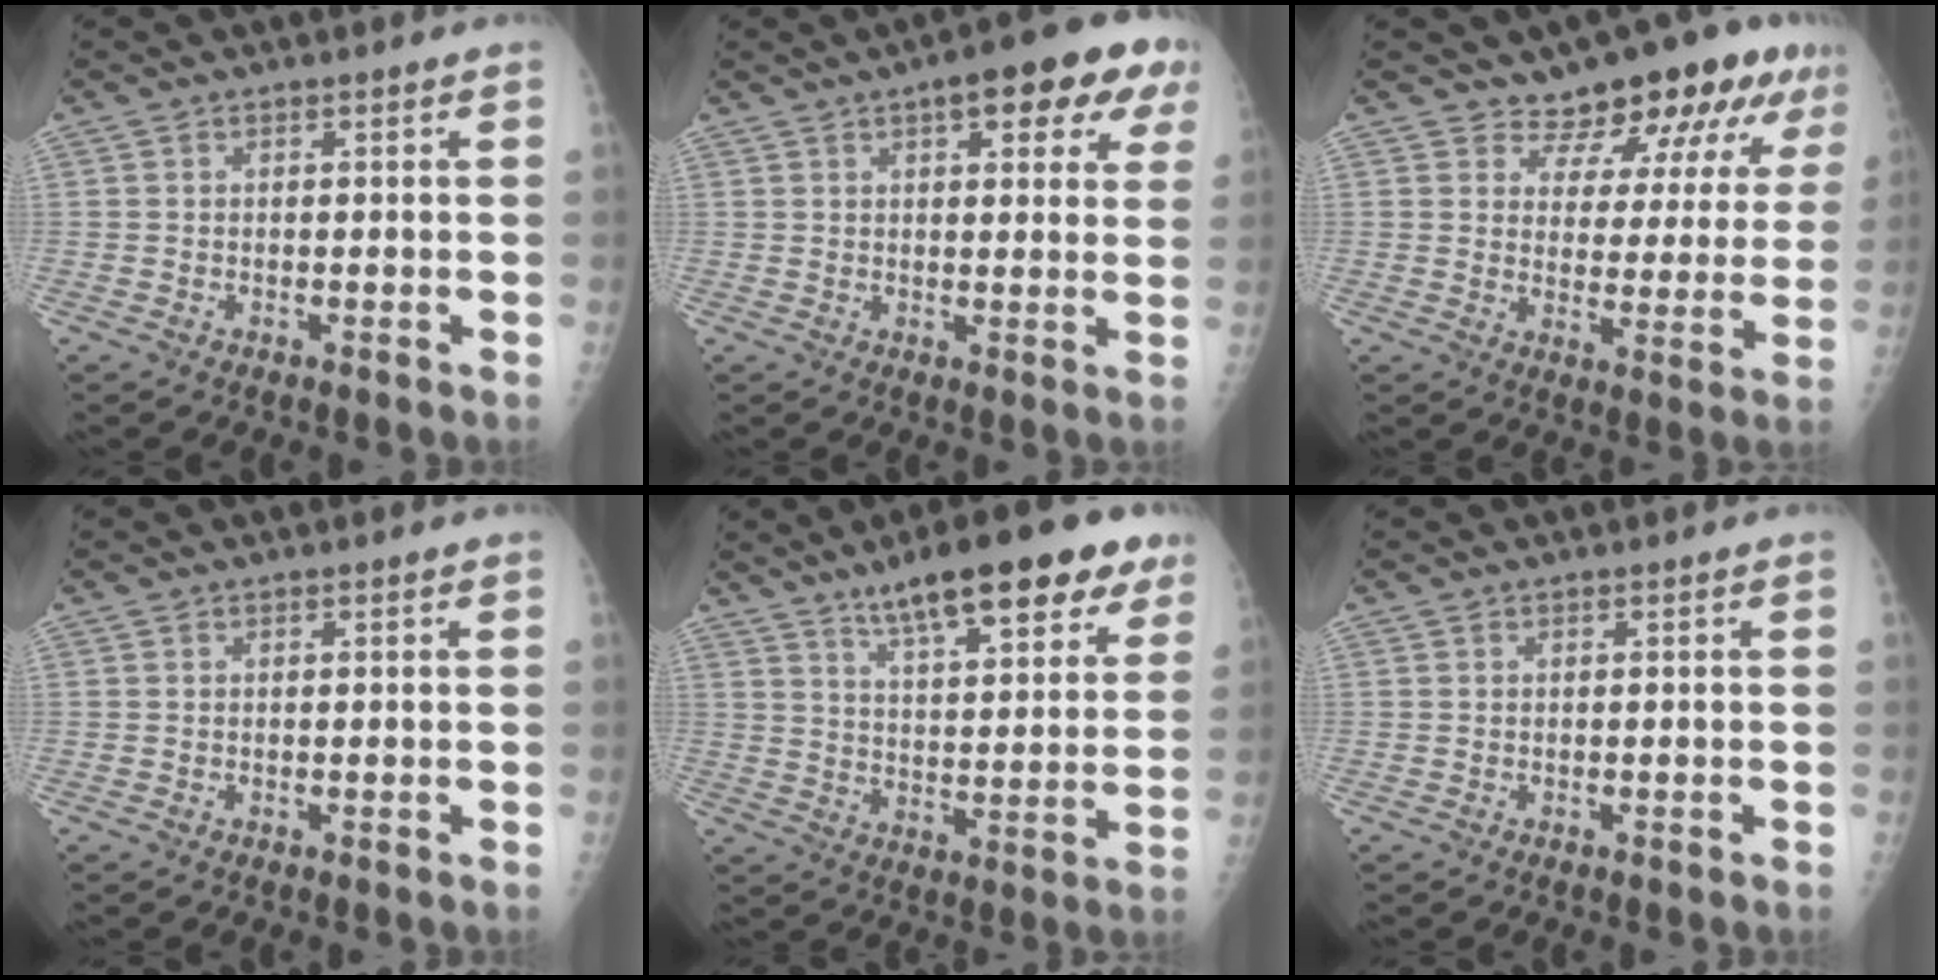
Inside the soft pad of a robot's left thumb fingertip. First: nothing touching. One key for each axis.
{"total": 12.6, "fx": 6.2, "fy": 4.8, "fz": 9.9, "tx": -0.084, "ty": -0.005, "tz": 0.070}
{"total": 13.0, "fx": 9.7, "fy": 6.2, "fz": 6.0, "tx": -0.036, "ty": -0.054, "tz": 0.121}
{"total": 0.0}
{"total": 18.1, "fx": 11.5, "fy": 5.3, "fz": 12.9, "tx": -0.155, "ty": -0.038, "tz": 0.175}
{"total": 0.0}